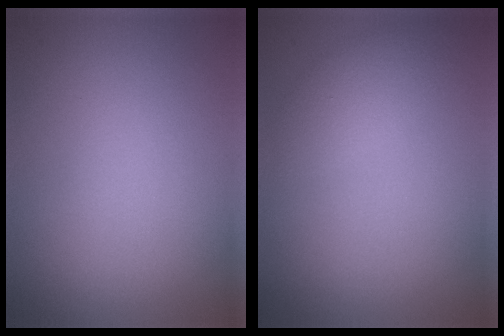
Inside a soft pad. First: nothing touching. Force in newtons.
{"total": 2.1, "press": 2.1, "slide": 0.0}